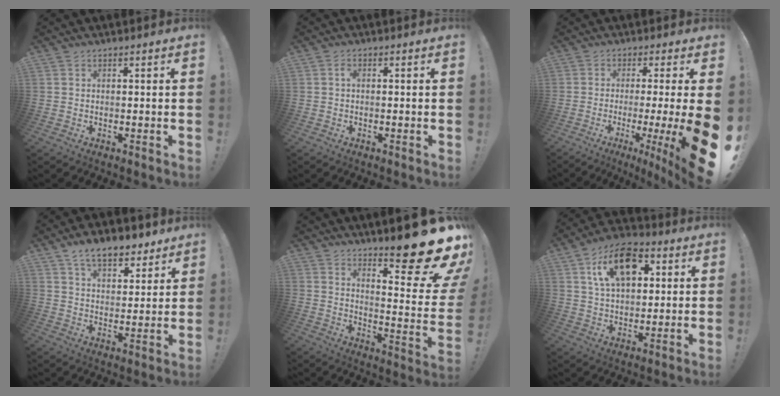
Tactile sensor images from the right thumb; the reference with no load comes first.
{"total": 1.0, "force": [0.0, 0.6, 0.9], "torque": [-0.022, 0.006, 0.000]}
{"total": 12.9, "force": [-2.9, -0.3, 12.5], "torque": [-0.174, -0.008, -0.036]}
{"total": 10.7, "force": [7.6, 5.2, 5.5], "torque": [-0.087, -0.037, 0.141]}
{"total": 18.1, "force": [13.5, 2.5, 11.8], "torque": [-0.136, -0.130, 0.206]}
{"total": 15.4, "force": [6.6, 9.9, 9.8], "torque": [-0.138, -0.018, 0.118]}